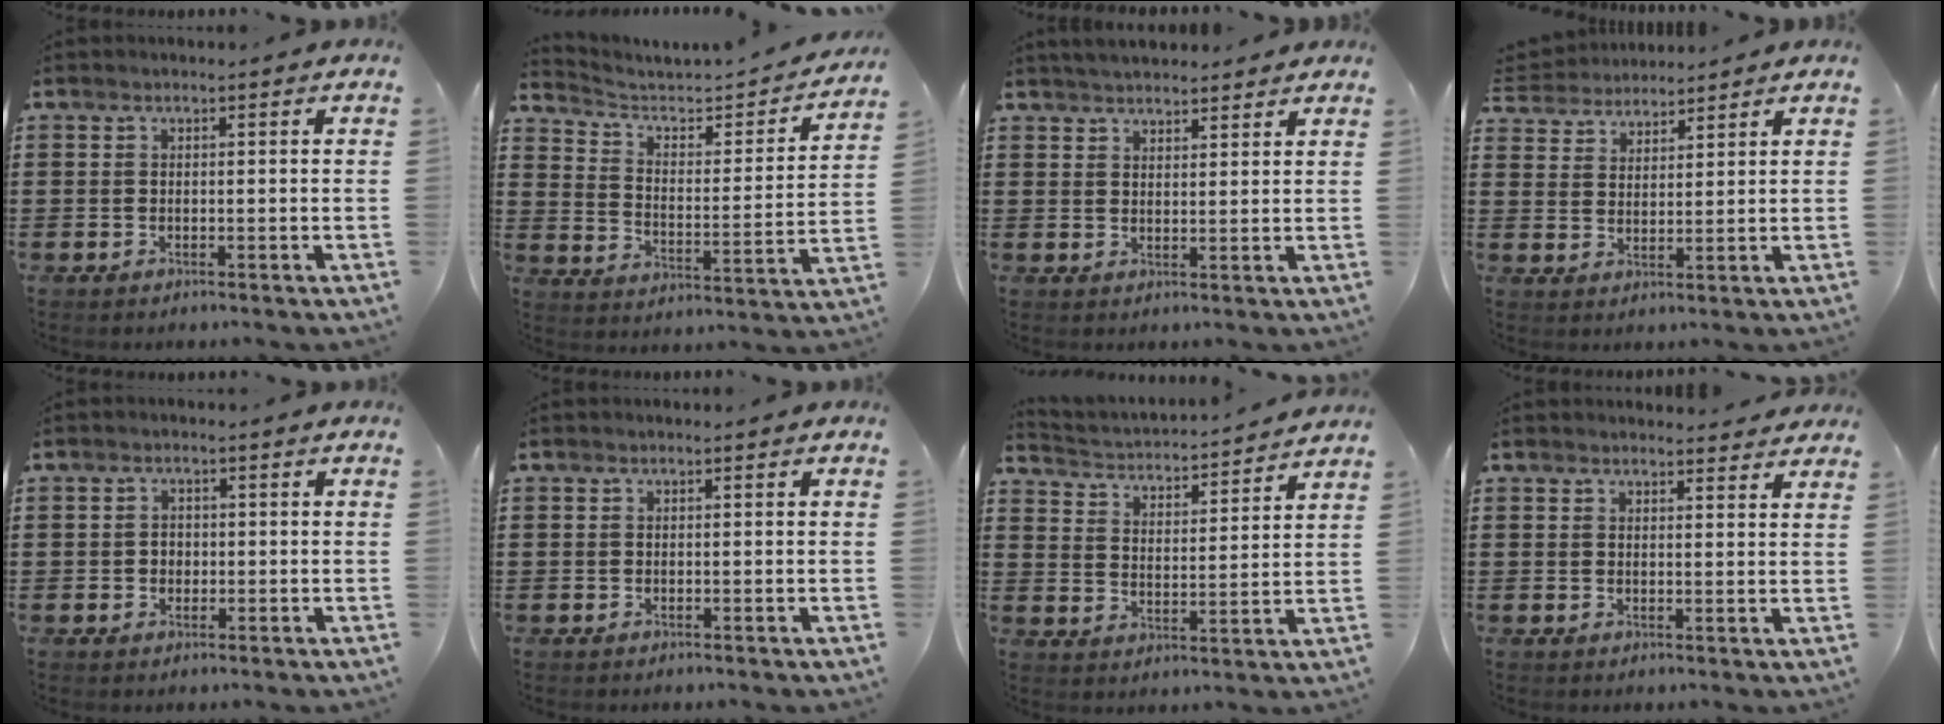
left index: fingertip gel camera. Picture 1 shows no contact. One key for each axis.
{"total": 3.3, "fx": 2.7, "fy": 1.4, "fz": 1.2, "tx": -0.045, "ty": -0.023, "tz": 0.037}
{"total": 3.0, "fx": 3.0, "fy": 0.2, "fz": 0.2, "tx": -0.011, "ty": -0.004, "tz": 0.057}
{"total": 3.7, "fx": 3.6, "fy": 1.1, "fz": -0.2, "tx": -0.015, "ty": -0.012, "tz": 0.065}
{"total": 1.7, "fx": -0.2, "fy": 1.5, "fz": 0.7, "tx": -0.018, "ty": 0.006, "tz": -0.006}
{"total": 0.0}
{"total": 2.6, "fx": 2.6, "fy": -0.1, "fz": -0.1, "tx": -0.019, "ty": -0.031, "tz": 0.035}
{"total": 2.3, "fx": 2.2, "fy": 0.1, "fz": 0.2, "tx": -0.002, "ty": -0.007, "tz": 0.042}